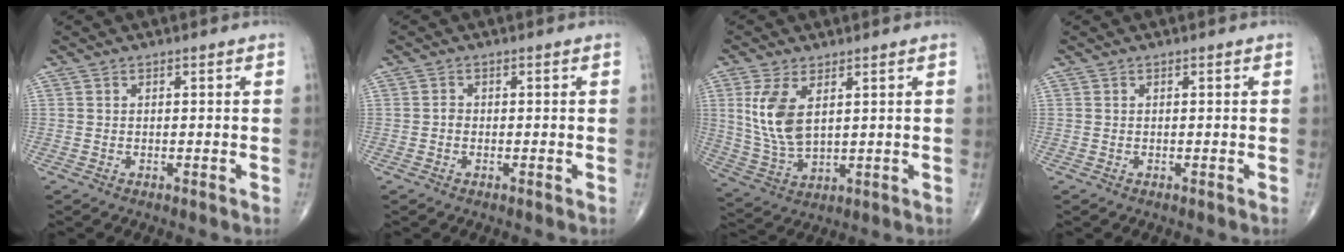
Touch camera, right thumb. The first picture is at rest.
{"total": 1.0, "force": [-0.3, 0.8, 0.5], "torque": [-0.004, 0.003, -0.008]}
{"total": 9.9, "force": [2.9, 5.0, 8.0], "torque": [-0.166, -0.013, 0.071]}
{"total": 0.0}